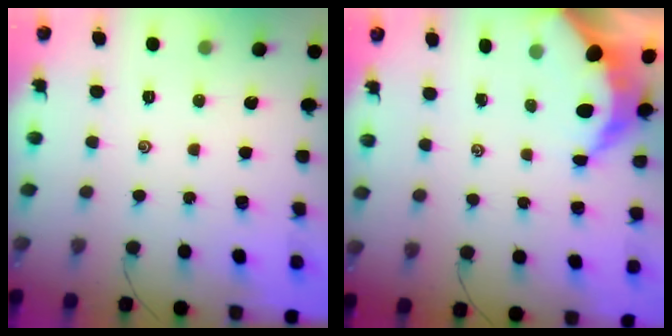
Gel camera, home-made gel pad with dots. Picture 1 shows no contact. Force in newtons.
{"total": 5.2, "press": 5.1, "slide": 0.7}